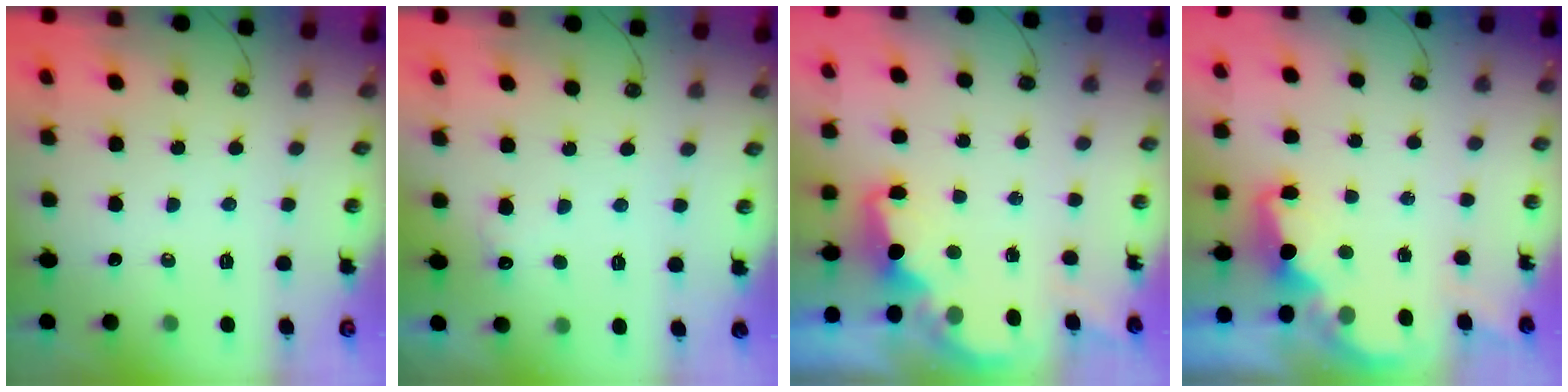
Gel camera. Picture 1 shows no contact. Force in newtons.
{"total": 3.9, "press": 3.7, "slide": 1.1}
{"total": 2.0, "press": 1.8, "slide": 0.7}
{"total": 2.0, "press": 1.8, "slide": 0.7}